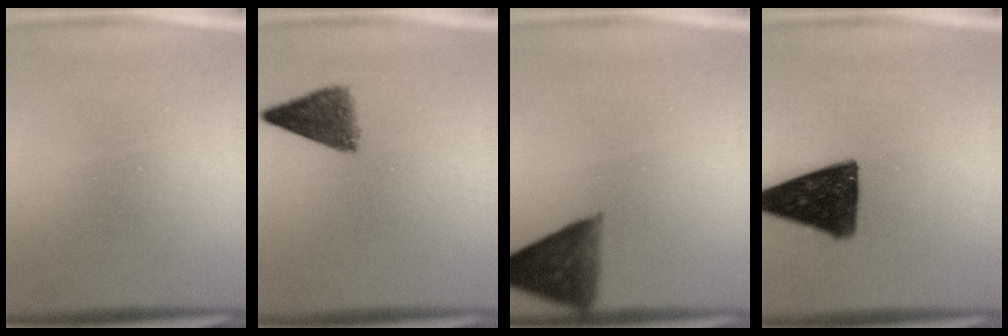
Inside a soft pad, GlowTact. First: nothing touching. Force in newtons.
{"total": 5.0}
{"total": 8.2}
{"total": 15.4}